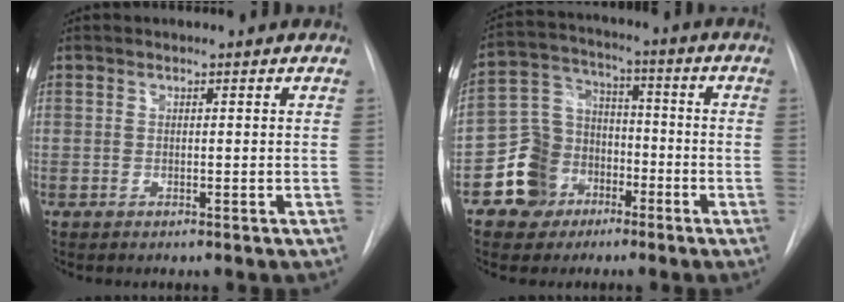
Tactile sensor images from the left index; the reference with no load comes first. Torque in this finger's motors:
{"motor_torque": [0.10, 0.40, -0.01, -0.03]}